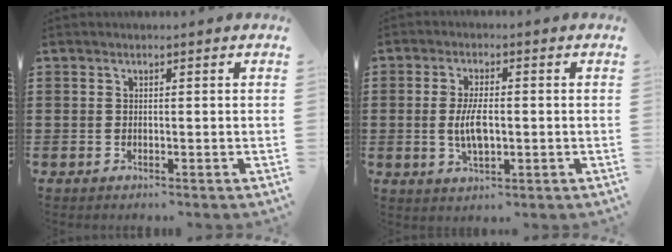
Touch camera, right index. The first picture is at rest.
{"total": 5.4, "force": [-0.4, 2.2, 5.0], "torque": [-0.104, -0.004, -0.011]}